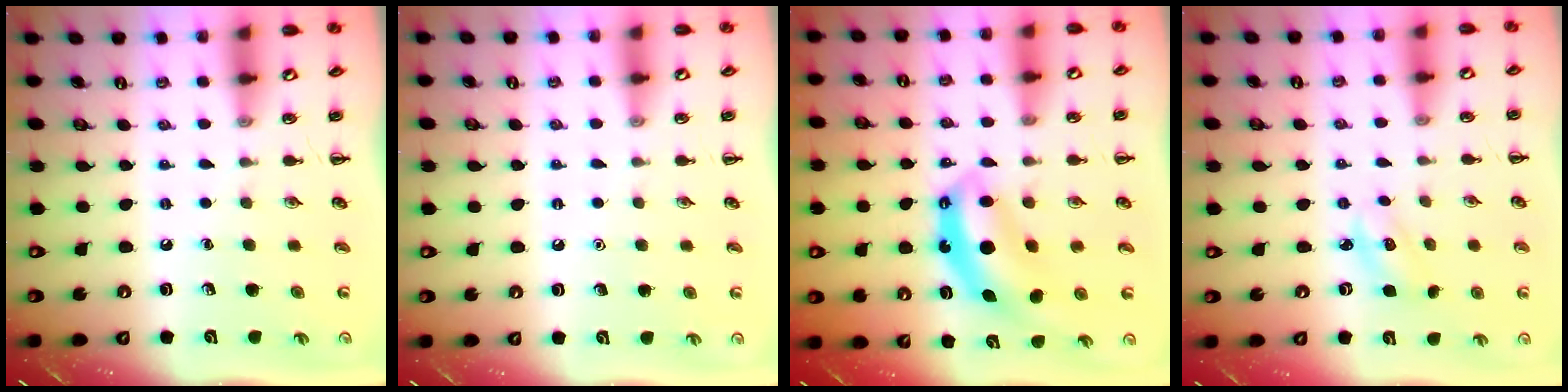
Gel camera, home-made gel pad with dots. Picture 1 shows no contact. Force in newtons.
{"total": 1.6, "press": 1.6, "slide": 0.1}
{"total": 7.1, "press": 7.0, "slide": 1.5}
{"total": 2.8, "press": 2.7, "slide": 0.7}